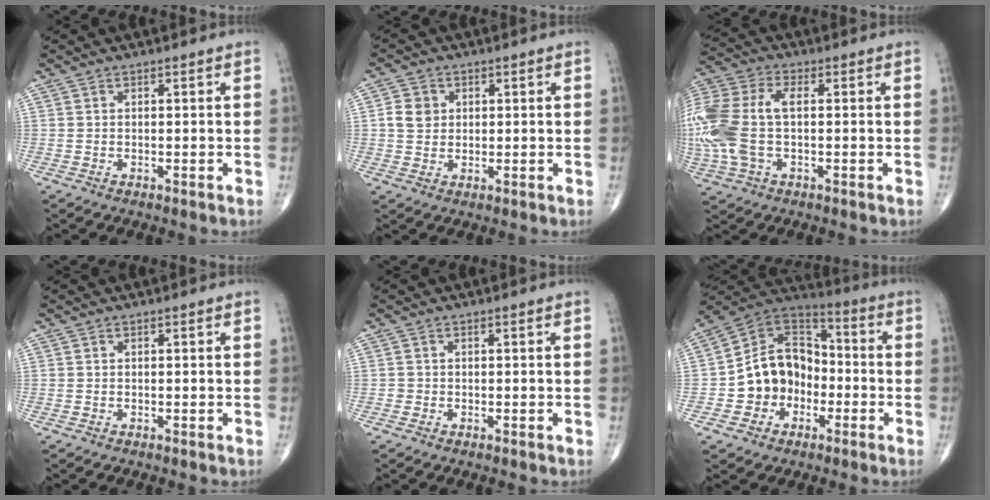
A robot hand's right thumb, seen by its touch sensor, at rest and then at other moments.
{"total": 4.2, "force": [0.8, 3.7, 1.9], "torque": [-0.021, 0.001, 0.012]}
{"total": 17.6, "force": [-0.2, 9.8, 14.6], "torque": [-0.380, 0.014, -0.003]}
{"total": 0.0}
{"total": 0.5, "force": [-0.2, 0.5, 0.0], "torque": [0.001, 0.003, -0.004]}
{"total": 14.4, "force": [-3.4, 11.7, 7.6], "torque": [-0.081, 0.054, -0.069]}